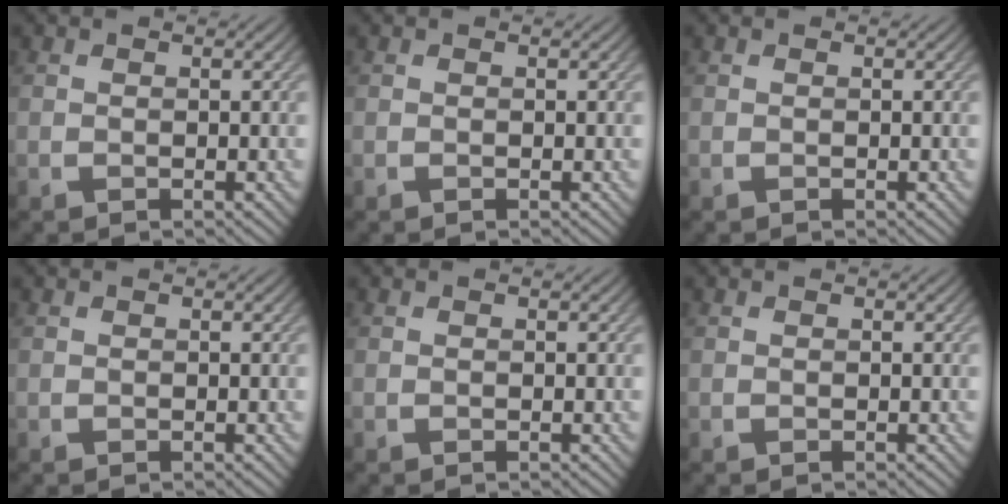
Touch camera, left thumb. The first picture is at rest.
{"total": 0.0}
{"total": 0.0}
{"total": 0.0}
{"total": 0.0}
{"total": 0.0}